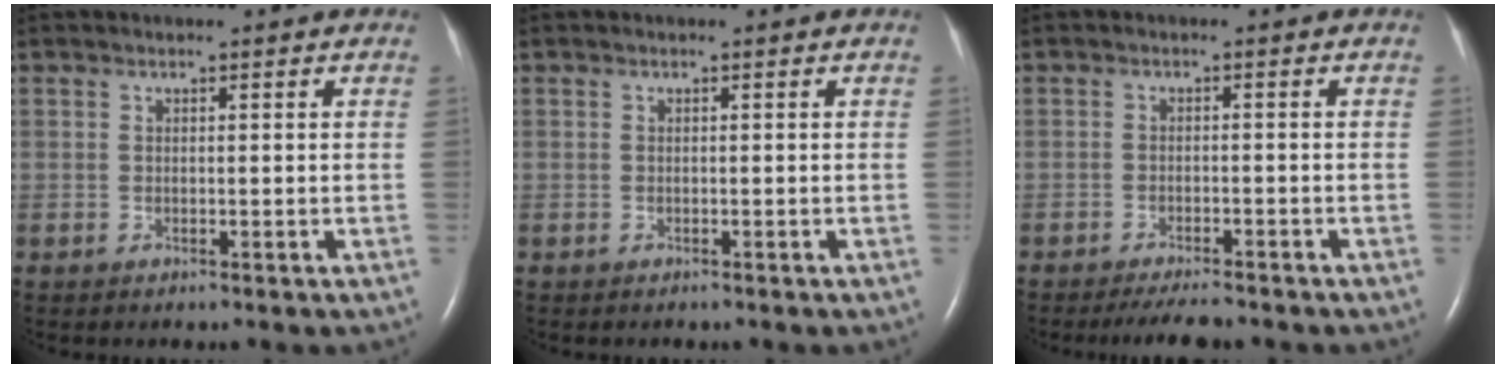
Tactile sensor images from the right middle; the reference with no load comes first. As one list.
[{"total": 0.0}, {"total": 4.8, "force": [-4.3, 0.6, 2.1], "torque": [-0.034, -0.011, -0.067]}]